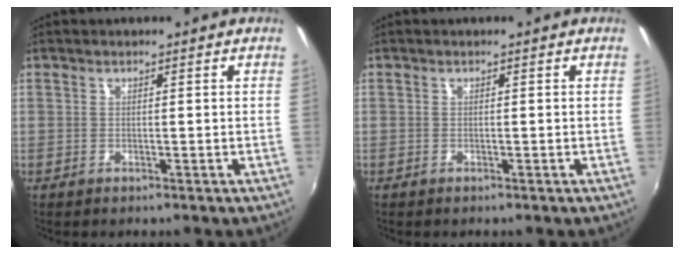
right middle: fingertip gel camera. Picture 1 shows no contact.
{"total": 0.0}